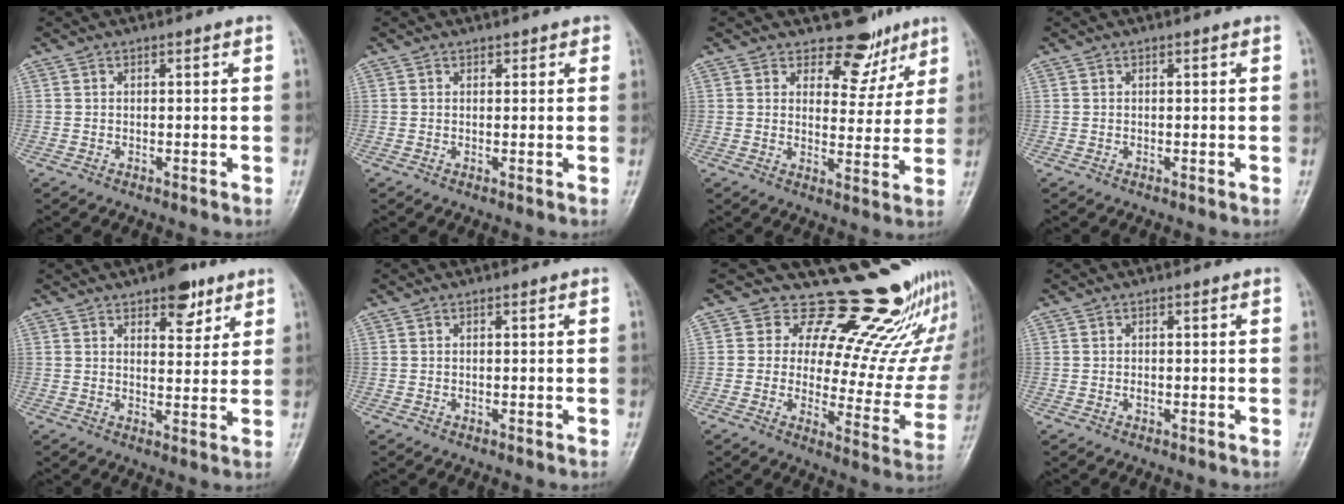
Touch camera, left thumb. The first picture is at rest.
{"total": 1.1, "force": [0.8, 0.7, 0.2], "torque": [0.011, -0.003, 0.006]}
{"total": 7.5, "force": [5.7, 4.5, 1.7], "torque": [0.013, -0.040, 0.077]}
{"total": 0.0}
{"total": 7.3, "force": [4.6, 3.6, 4.5], "torque": [-0.033, -0.022, 0.061]}
{"total": 0.0}
{"total": 21.2, "force": [18.0, 7.5, 8.3], "torque": [-0.046, -0.148, 0.218]}
{"total": 0.7, "force": [-0.1, 0.5, 0.5], "torque": [-0.006, 0.000, -0.002]}